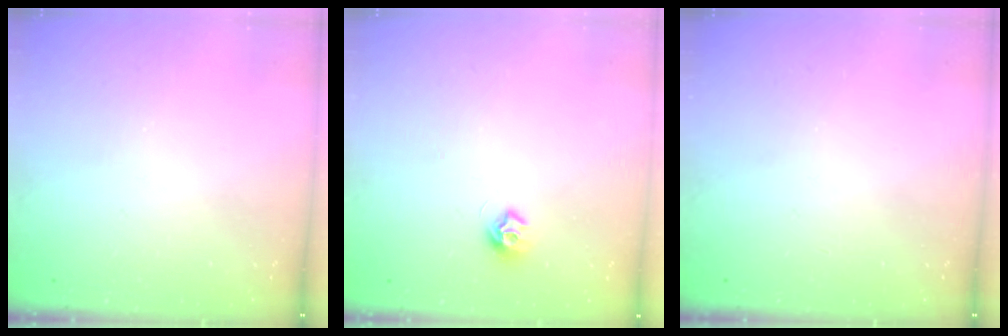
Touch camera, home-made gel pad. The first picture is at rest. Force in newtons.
{"total": 7.6, "press": 7.6, "slide": 0.6}
{"total": 0.0}